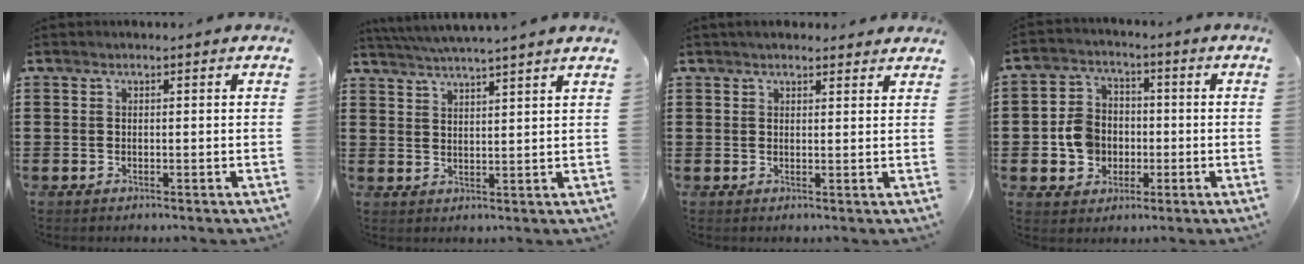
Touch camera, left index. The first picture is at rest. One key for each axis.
{"total": 3.9, "fx": 3.7, "fy": -1.2, "fz": 0.8, "tx": -0.028, "ty": -0.017, "tz": 0.064}
{"total": 2.0, "fx": 1.9, "fy": 0.4, "fz": 0.4, "tx": -0.011, "ty": 0.005, "tz": 0.036}
{"total": 6.6, "fx": -1.0, "fy": 5.9, "fz": 2.8, "tx": -0.080, "ty": 0.014, "tz": -0.019}